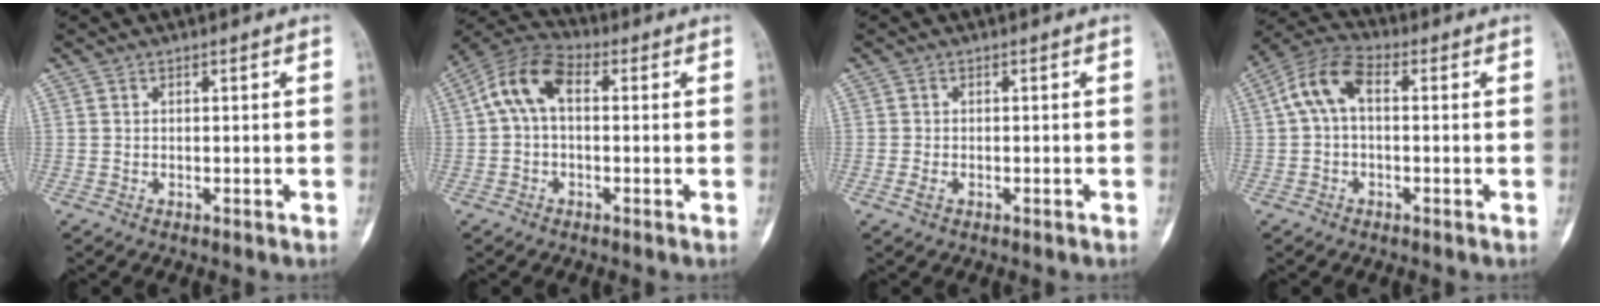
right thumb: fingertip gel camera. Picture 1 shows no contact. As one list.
[{"total": 9.2, "force": [1.1, 5.4, 7.4], "torque": [-0.139, 0.032, 0.008]}, {"total": 1.4, "force": [-0.7, 0.8, 1.0], "torque": [-0.024, 0.003, -0.013]}, {"total": 7.9, "force": [0.7, 4.4, 6.6], "torque": [-0.130, 0.030, 0.004]}]